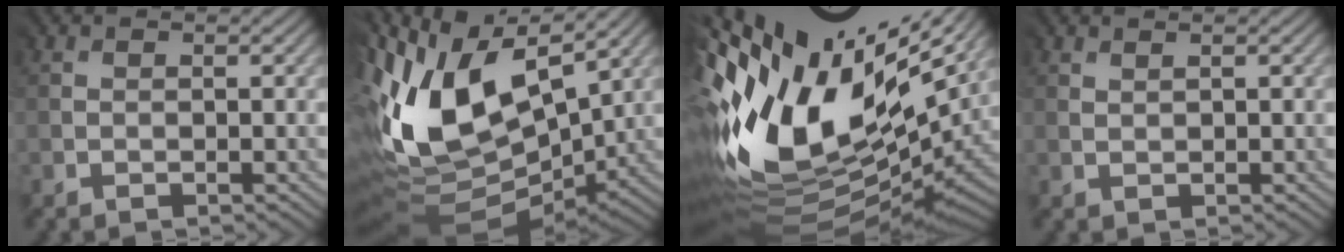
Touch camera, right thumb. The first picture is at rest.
{"total": 15.4, "force": [4.6, 9.0, 11.6], "torque": [-0.263, 0.019, 0.080]}
{"total": 16.0, "force": [5.2, 7.9, 13.0], "torque": [-0.261, -0.012, 0.115]}
{"total": 1.4, "force": [1.3, 0.1, -0.4], "torque": [0.011, 0.004, 0.027]}